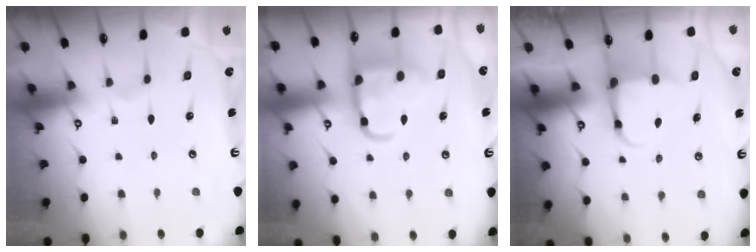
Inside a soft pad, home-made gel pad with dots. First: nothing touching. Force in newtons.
{"total": 12.5, "press": 12.5, "slide": 1.2}
{"total": 3.9, "press": 3.8, "slide": 0.9}